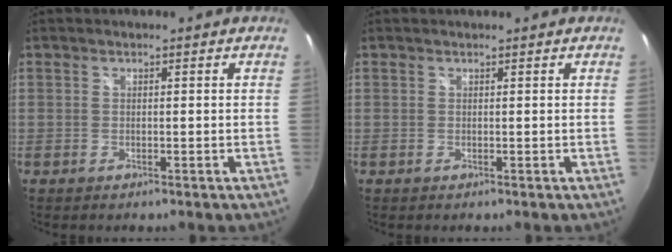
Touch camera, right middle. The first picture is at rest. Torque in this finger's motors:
{"motor_torque": [-0.54, -0.68, -0.02, 0.00]}